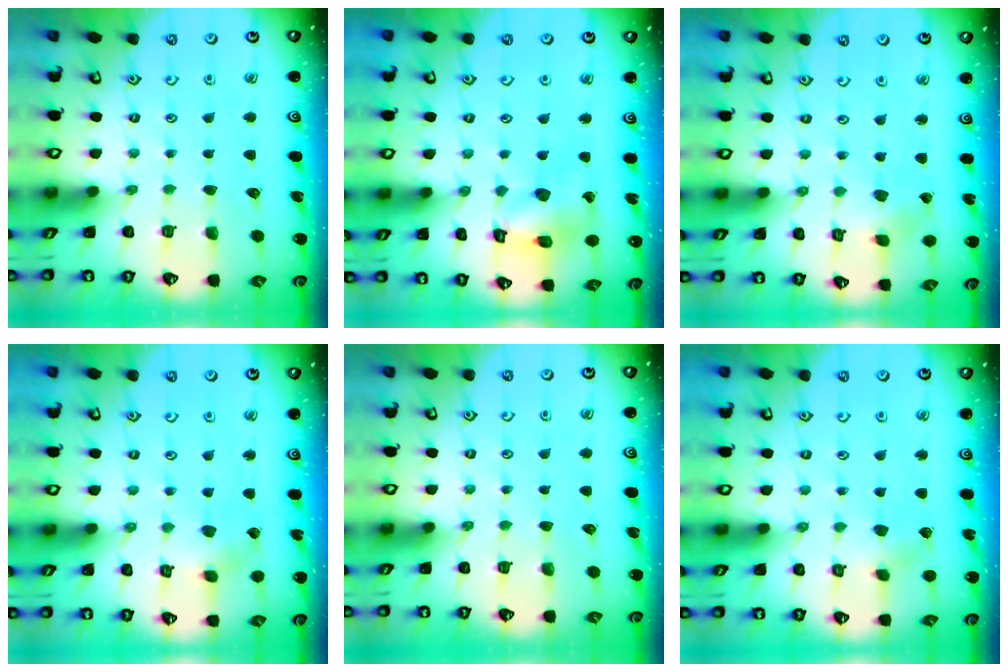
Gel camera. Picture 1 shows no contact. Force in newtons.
{"total": 11.9, "press": 11.8, "slide": 1.3}
{"total": 0.7, "press": 0.7, "slide": 0.1}
{"total": 2.1, "press": 2.1, "slide": 0.0}
{"total": 0.0}
{"total": 2.4, "press": 2.4, "slide": 0.3}